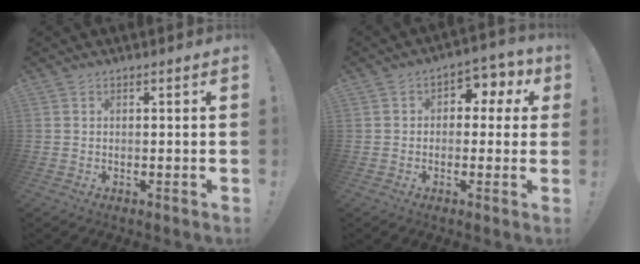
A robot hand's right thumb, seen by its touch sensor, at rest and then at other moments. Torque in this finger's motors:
{"motor_torque": [1.00, 1.34, 0.55, 0.13, -0.03]}